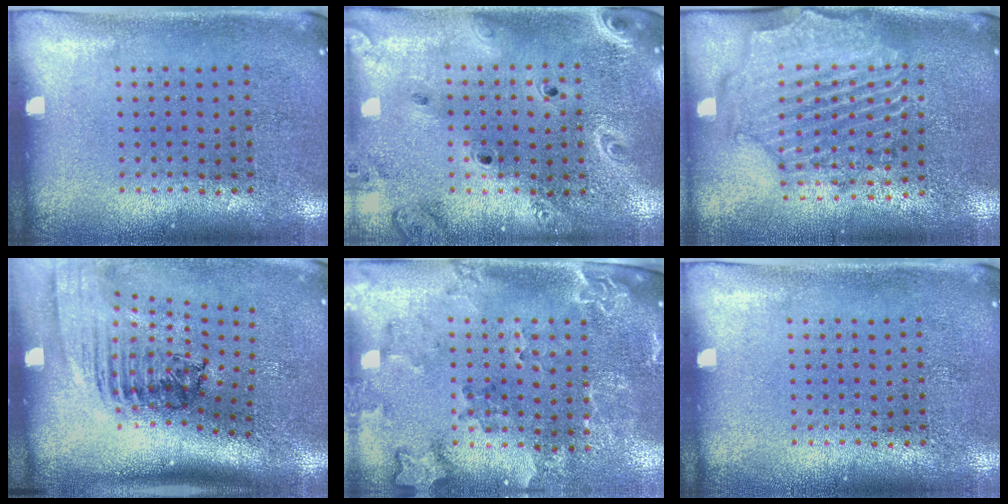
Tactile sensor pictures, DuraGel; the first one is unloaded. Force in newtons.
{"total": 2.4, "press": 2.1, "slide": 1.2}
{"total": 2.3, "press": 2.2, "slide": 0.9}
{"total": 2.6, "press": 1.8, "slide": 1.8}
{"total": 2.0, "press": 1.9, "slide": 0.7}
{"total": 0.0}